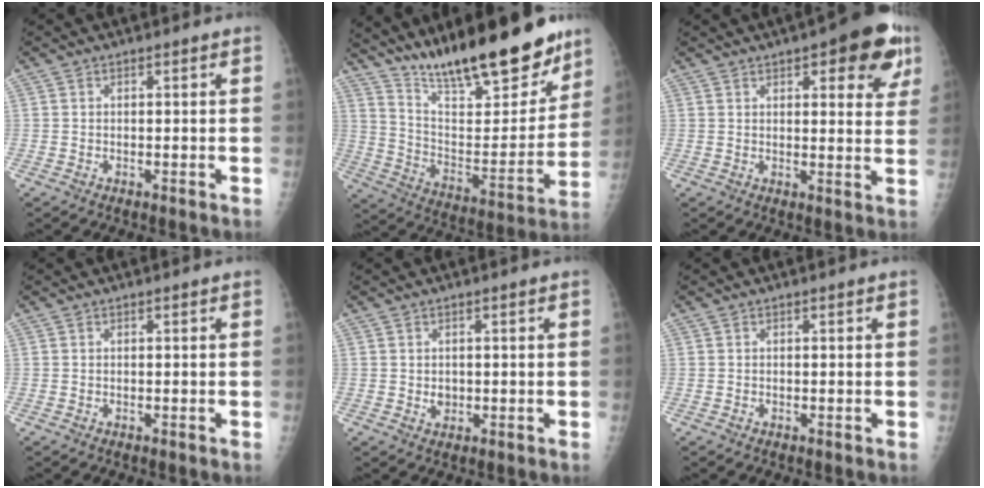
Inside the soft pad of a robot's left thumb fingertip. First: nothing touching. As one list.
[{"total": 24.8, "force": [19.0, 6.6, 14.5], "torque": [-0.185, -0.096, 0.313]}, {"total": 12.9, "force": [6.5, 4.8, 10.0], "torque": [-0.080, -0.018, 0.073]}, {"total": 0.0}, {"total": 2.0, "force": [-0.1, 1.7, 1.1], "torque": [-0.007, 0.001, 0.003]}, {"total": 0.0}]